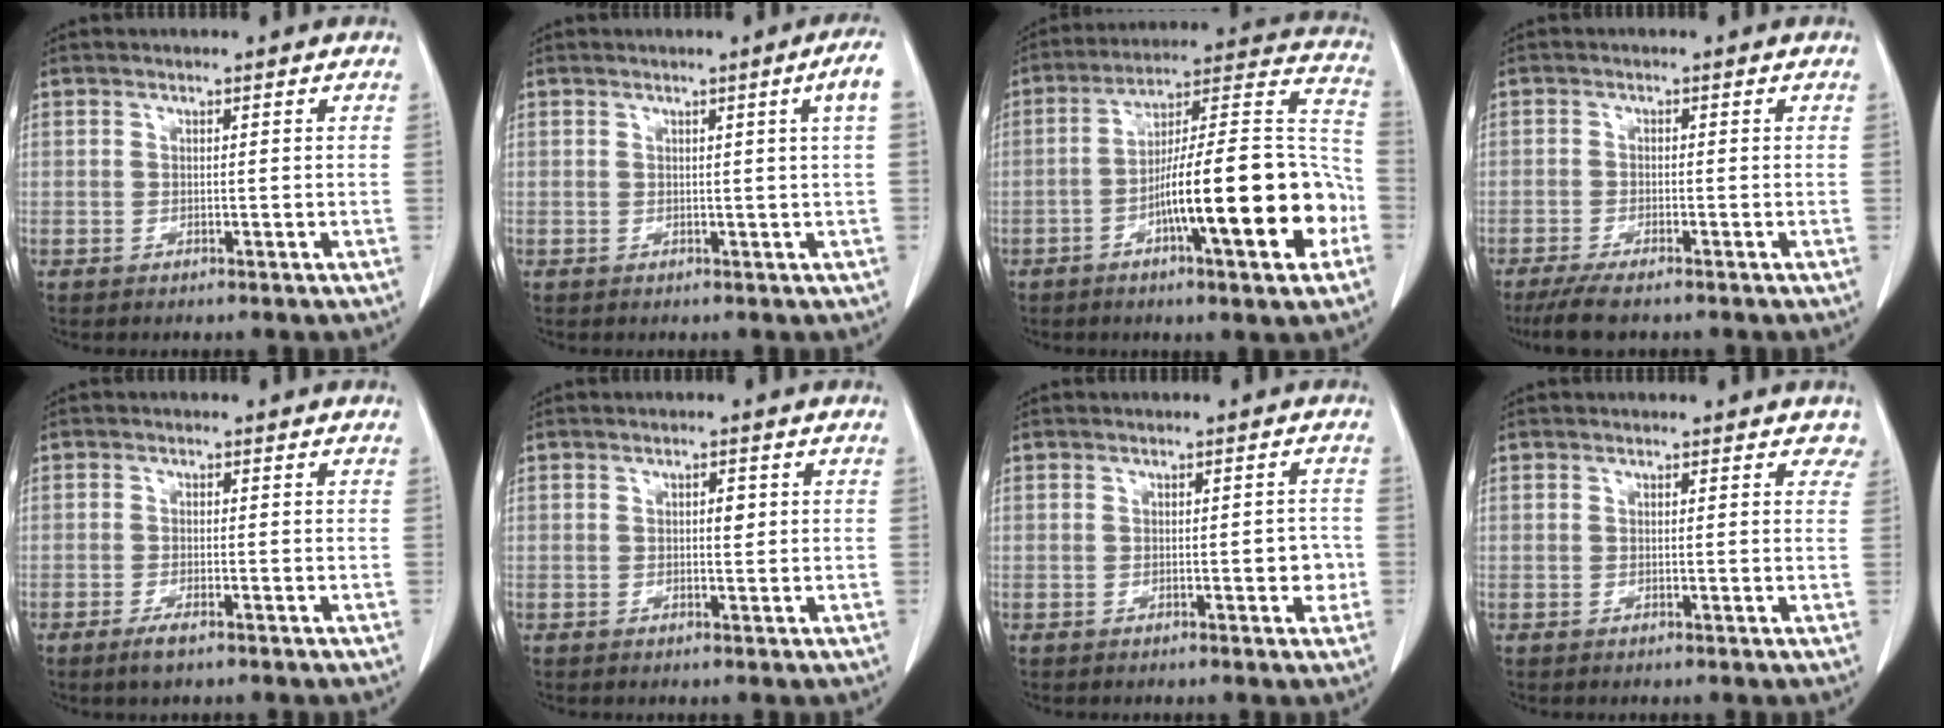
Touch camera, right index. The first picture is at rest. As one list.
[{"total": 3.3, "force": [0.8, -0.9, 3.0], "torque": [-0.042, -0.001, 0.010]}, {"total": 20.8, "force": [-6.7, 2.4, 19.5], "torque": [-0.258, 0.018, -0.099]}, {"total": 5.3, "force": [-4.2, 0.7, 3.2], "torque": [-0.054, -0.012, -0.070]}, {"total": 2.3, "force": [-1.6, 0.4, 1.6], "torque": [-0.034, -0.003, -0.030]}, {"total": 1.5, "force": [0.4, 0.5, 1.3], "torque": [-0.017, 0.003, 0.009]}, {"total": 2.6, "force": [-0.5, 1.0, 2.3], "torque": [-0.021, 0.004, -0.003]}, {"total": 2.3, "force": [1.9, 1.1, 0.6], "torque": [0.011, -0.003, 0.000]}]